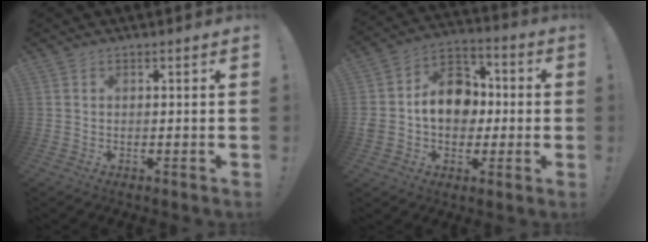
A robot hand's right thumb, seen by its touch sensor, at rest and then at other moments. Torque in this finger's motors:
{"motor_torque": [1.70, 1.81, 1.37, -0.25, 0.06]}